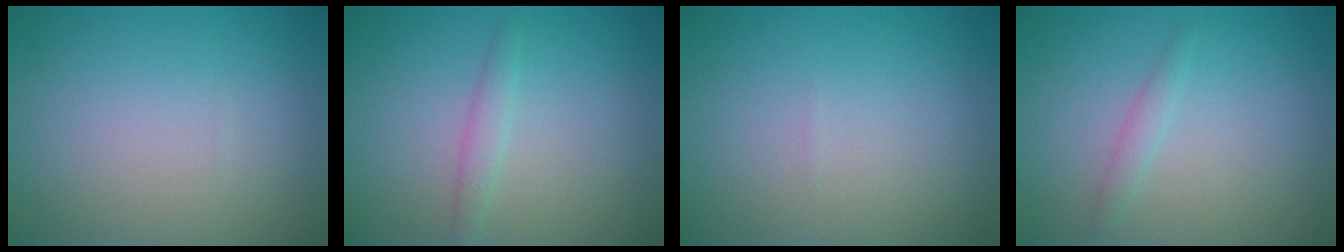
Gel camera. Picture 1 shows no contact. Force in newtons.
{"total": 1.3, "press": 1.3, "slide": 0.1}
{"total": 0.0}
{"total": 1.1, "press": 1.1, "slide": 0.1}